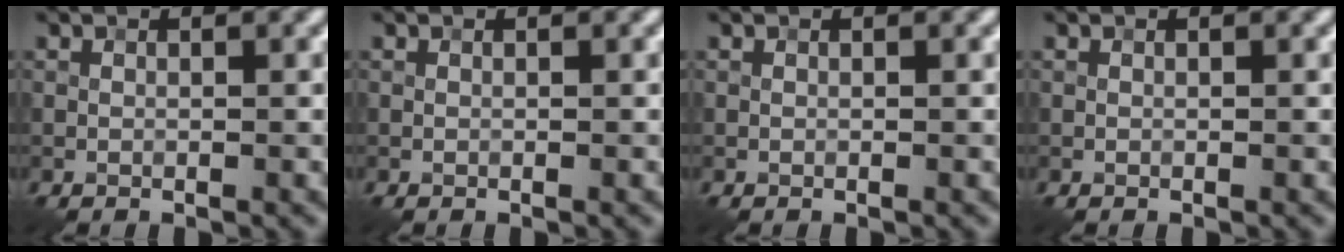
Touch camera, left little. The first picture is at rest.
{"total": 0.0}
{"total": 0.0}
{"total": 0.0}